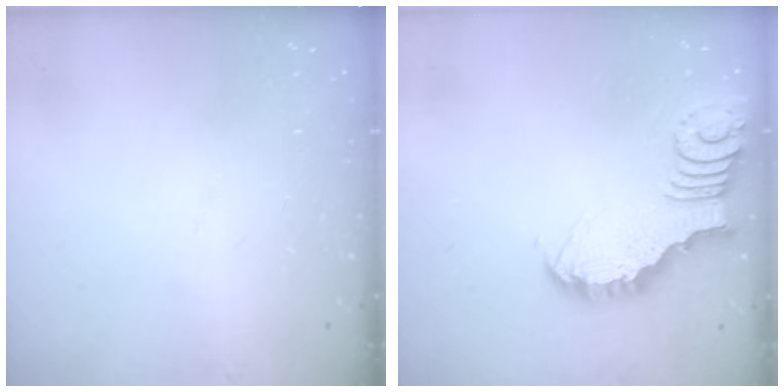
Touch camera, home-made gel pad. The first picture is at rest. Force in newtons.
{"total": 4.0, "press": 4.0, "slide": 0.3}